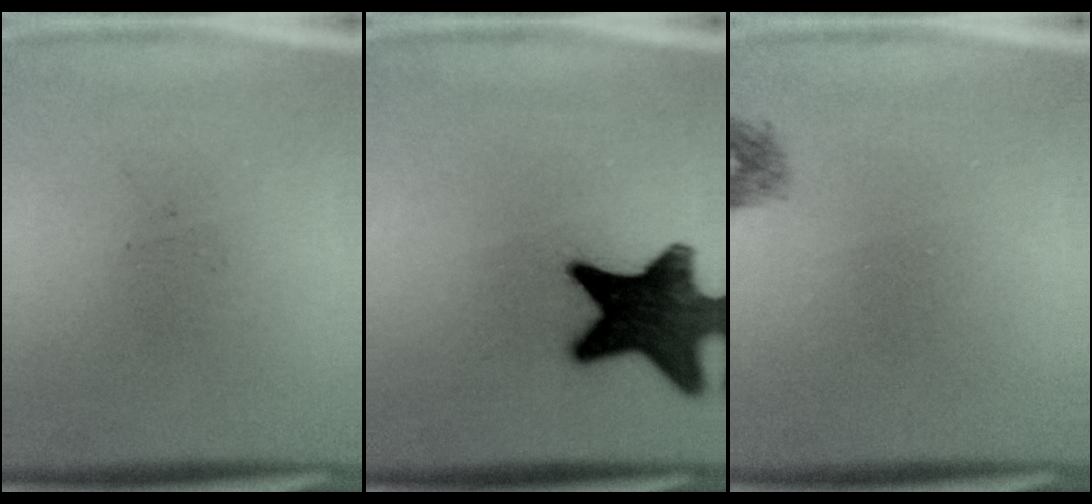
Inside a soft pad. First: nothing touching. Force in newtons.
{"total": 16.3}
{"total": 1.1}